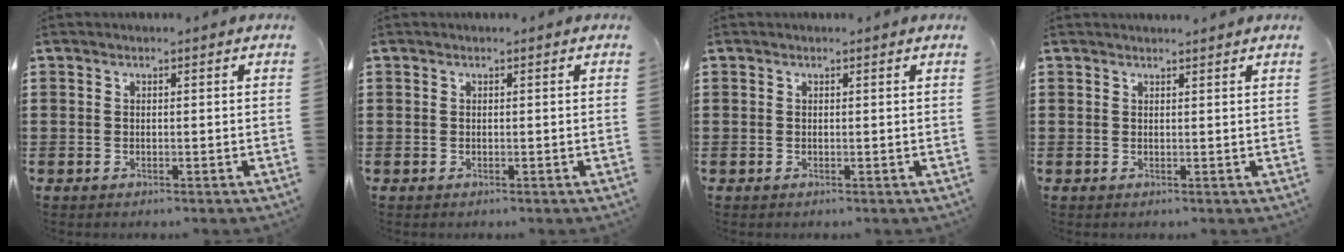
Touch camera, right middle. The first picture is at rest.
{"total": 0.0}
{"total": 0.0}
{"total": 0.7, "force": [0.7, -0.1, 0.1], "torque": [0.004, -0.007, 0.012]}